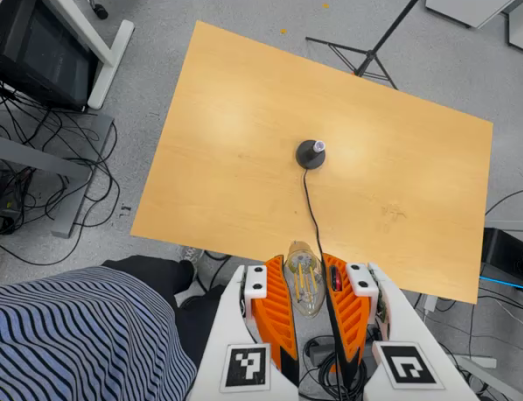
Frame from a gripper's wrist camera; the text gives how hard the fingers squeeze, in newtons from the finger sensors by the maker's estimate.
{"total": 18.9, "left": 22.2, "right": 15.6}